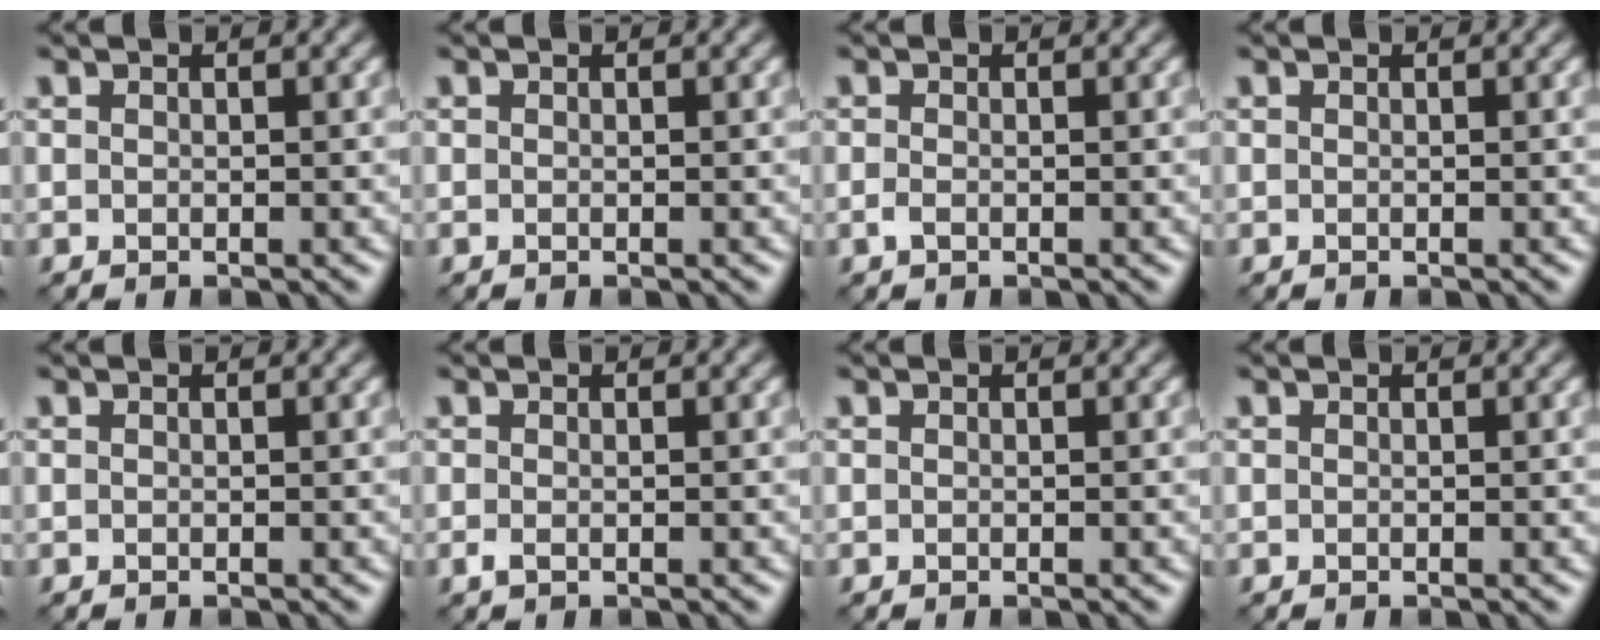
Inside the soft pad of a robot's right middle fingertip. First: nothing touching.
{"total": 0.0}
{"total": 0.7, "force": [-0.3, 0.3, 0.5], "torque": [-0.013, -0.003, -0.007]}
{"total": 0.0}
{"total": 0.0}
{"total": 0.7, "force": [-0.2, 0.3, 0.5], "torque": [-0.016, -0.004, -0.004]}
{"total": 0.0}
{"total": 0.0}